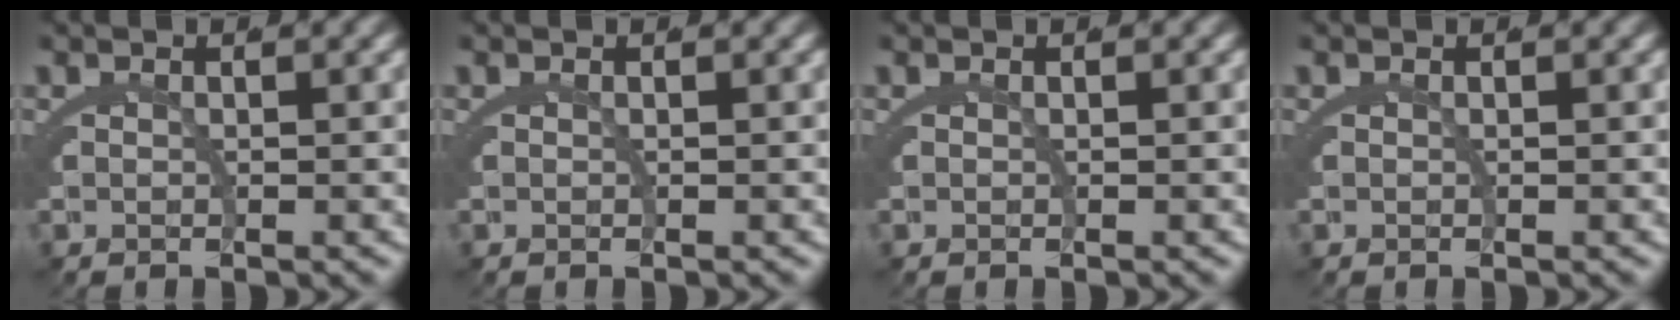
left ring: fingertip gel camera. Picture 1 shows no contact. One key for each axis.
{"total": 0.0}
{"total": 0.0}
{"total": 0.0}